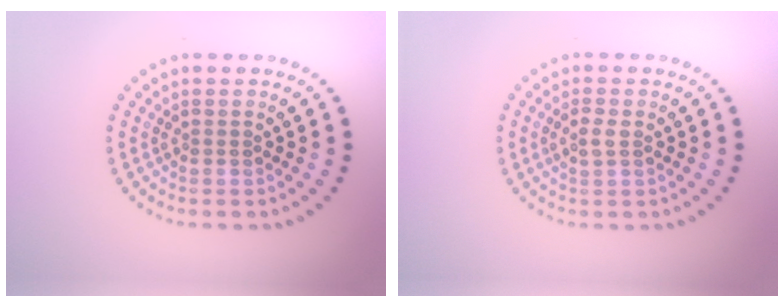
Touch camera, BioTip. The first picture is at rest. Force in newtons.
{"total": 1.4, "press": 1.4, "slide": 0.2}